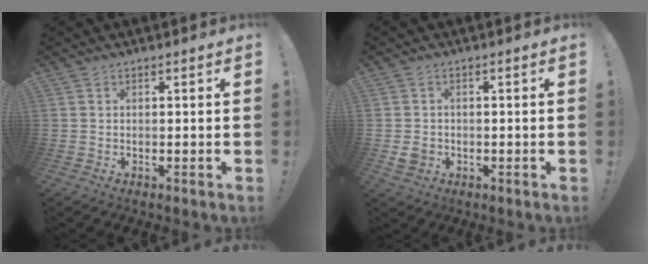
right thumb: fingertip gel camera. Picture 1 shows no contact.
{"total": 3.4, "force": [-0.8, 2.9, 1.5], "torque": [-0.029, 0.003, -0.012]}